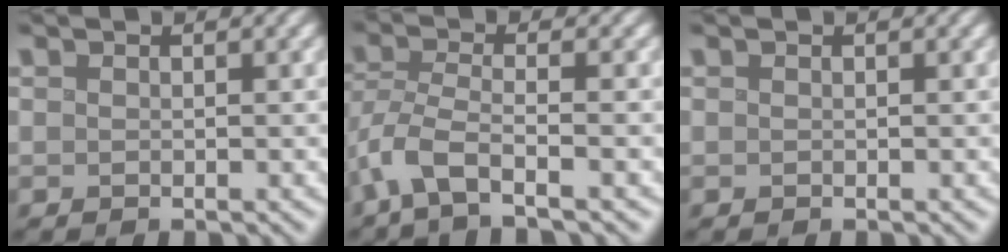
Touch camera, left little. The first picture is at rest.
{"total": 4.3, "force": [-2.9, 0.5, 3.1], "torque": [-0.073, -0.006, -0.071]}
{"total": 0.0}